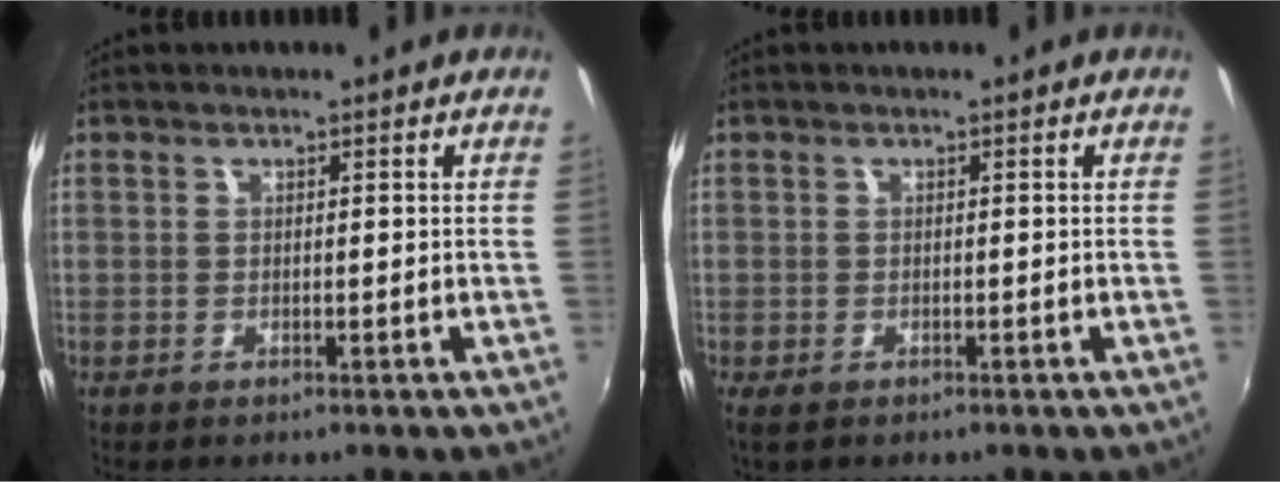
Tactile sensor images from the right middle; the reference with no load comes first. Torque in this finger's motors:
{"motor_torque": [0.99, -1.06, 0.36, 0.12]}